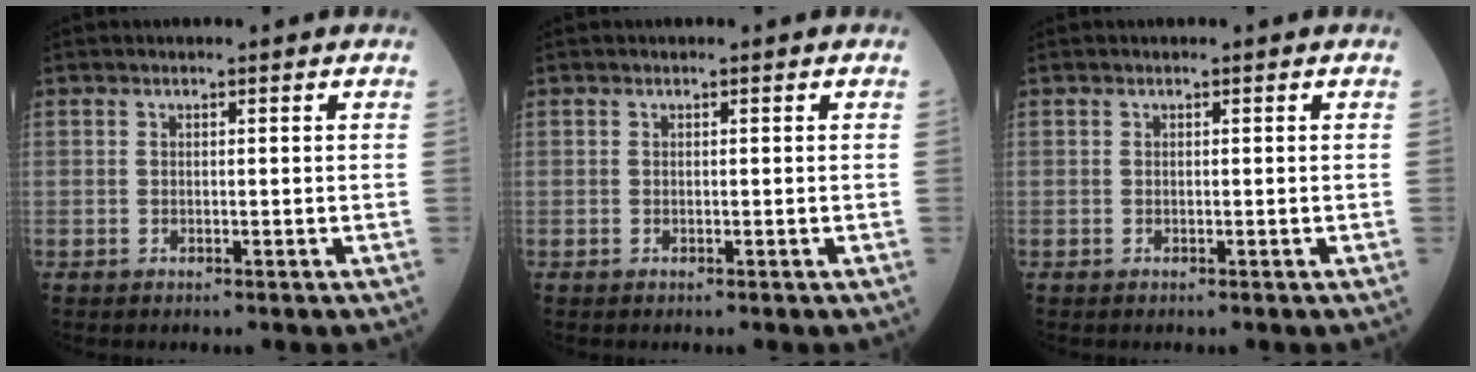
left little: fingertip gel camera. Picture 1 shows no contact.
{"total": 0.0}
{"total": 0.0}